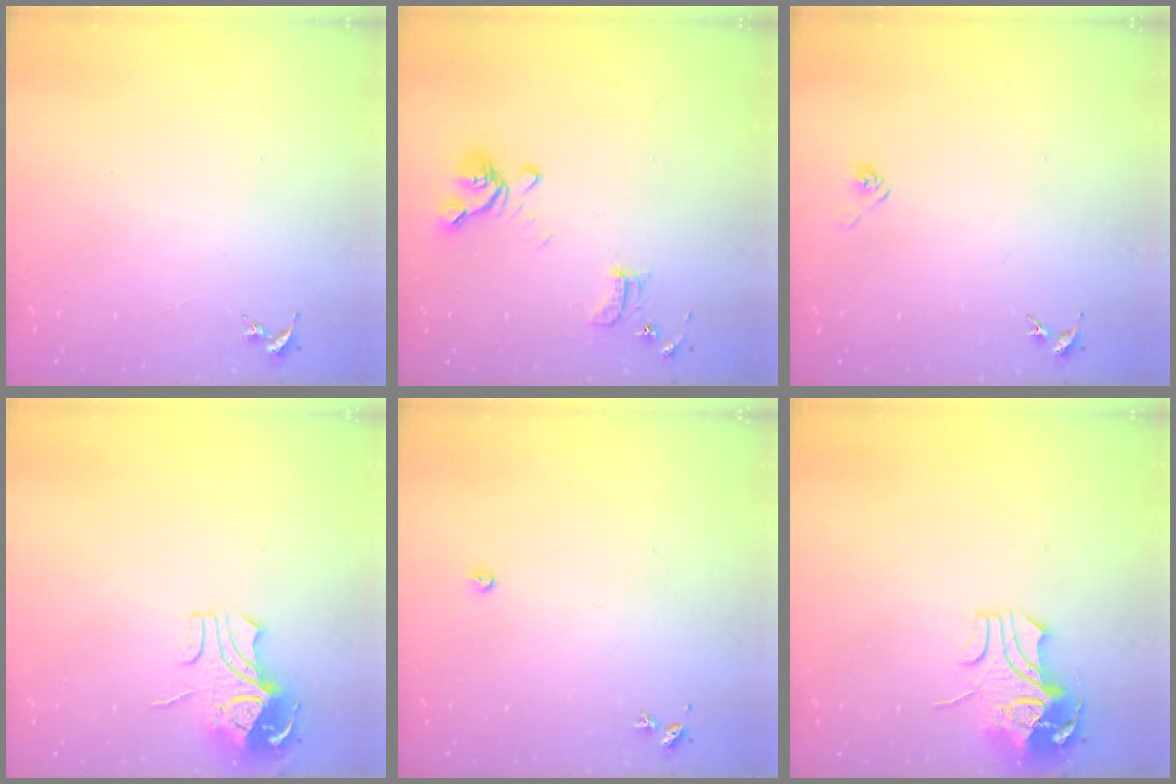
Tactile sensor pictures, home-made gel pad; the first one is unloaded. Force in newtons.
{"total": 14.2, "press": 14.1, "slide": 1.6}
{"total": 2.9, "press": 2.8, "slide": 0.8}
{"total": 9.3, "press": 9.3, "slide": 1.2}
{"total": 2.4, "press": 2.4, "slide": 0.3}
{"total": 9.2, "press": 9.1, "slide": 1.2}